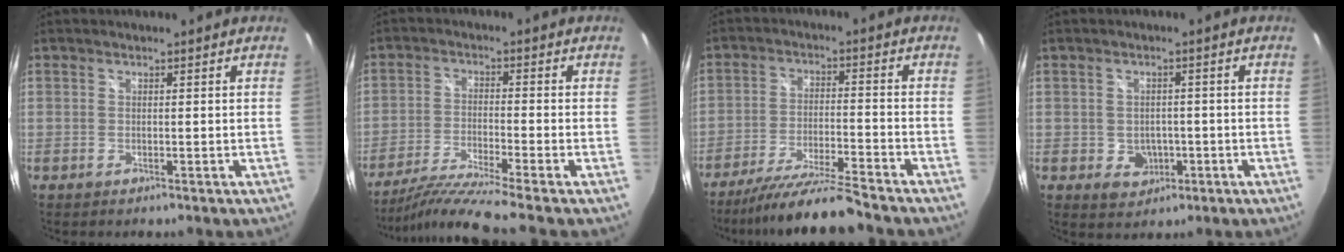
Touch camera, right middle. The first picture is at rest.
{"total": 9.2, "force": [-7.7, -2.2, 4.5], "torque": [-0.101, -0.019, -0.143]}
{"total": 11.8, "force": [-10.6, -1.1, 4.9], "torque": [-0.106, -0.017, -0.187]}
{"total": 4.7, "force": [-1.3, 4.1, 1.9], "torque": [-0.042, 0.001, -0.007]}